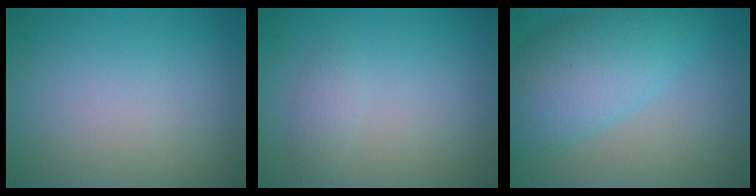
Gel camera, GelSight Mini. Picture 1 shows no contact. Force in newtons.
{"total": 1.2, "press": 1.2, "slide": 0.0}
{"total": 7.8, "press": 7.7, "slide": 0.3}